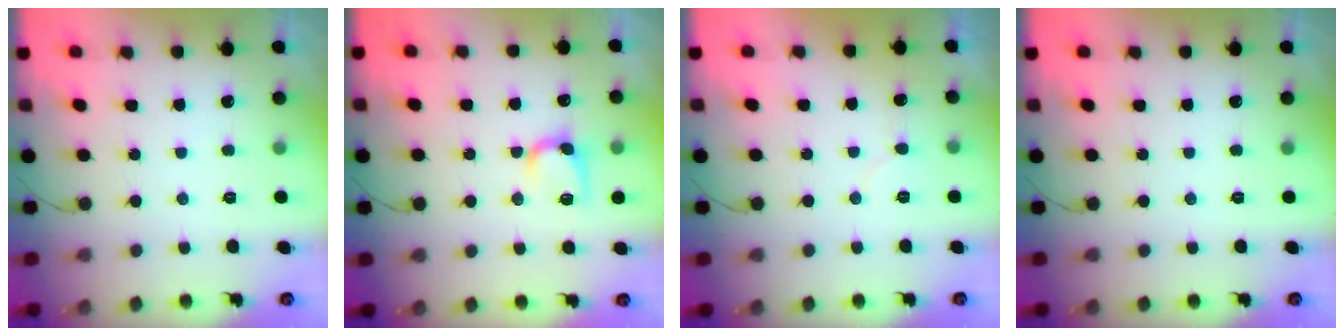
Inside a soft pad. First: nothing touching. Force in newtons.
{"total": 7.4, "press": 7.4, "slide": 0.3}
{"total": 5.6, "press": 5.6, "slide": 0.5}
{"total": 0.0}